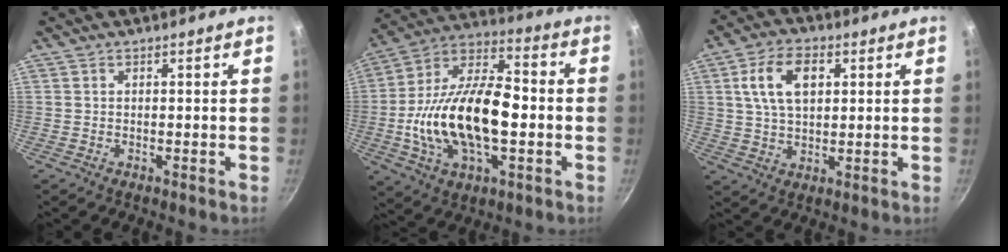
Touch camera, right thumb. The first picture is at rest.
{"total": 22.9, "force": [-2.8, 12.2, 19.2], "torque": [-0.337, 0.039, -0.055]}
{"total": 10.1, "force": [2.9, 6.1, 7.6], "torque": [-0.127, 0.003, 0.050]}